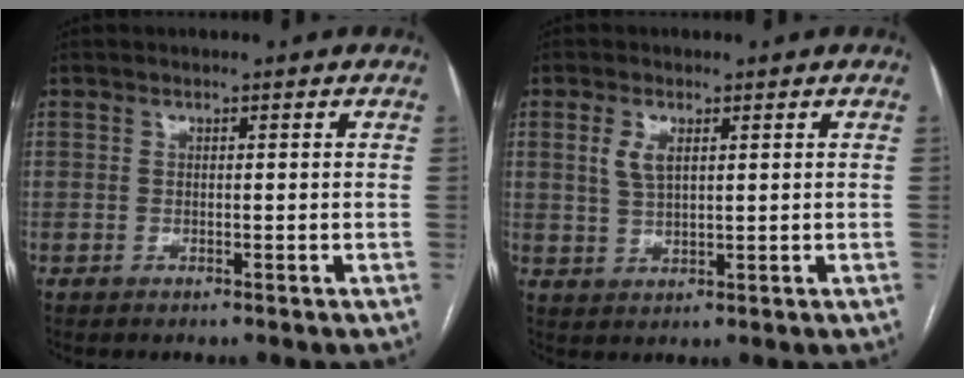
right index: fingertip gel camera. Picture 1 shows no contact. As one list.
[{"total": 3.6, "force": [1.4, 1.6, 2.9], "torque": [-0.063, 0.002, 0.031]}]